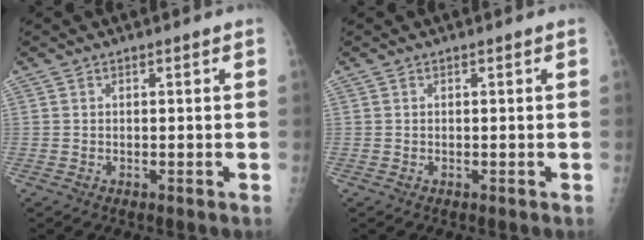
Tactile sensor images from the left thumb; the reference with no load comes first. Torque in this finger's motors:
{"motor_torque": [0.00, 0.00, -0.05, -0.01, 0.00]}